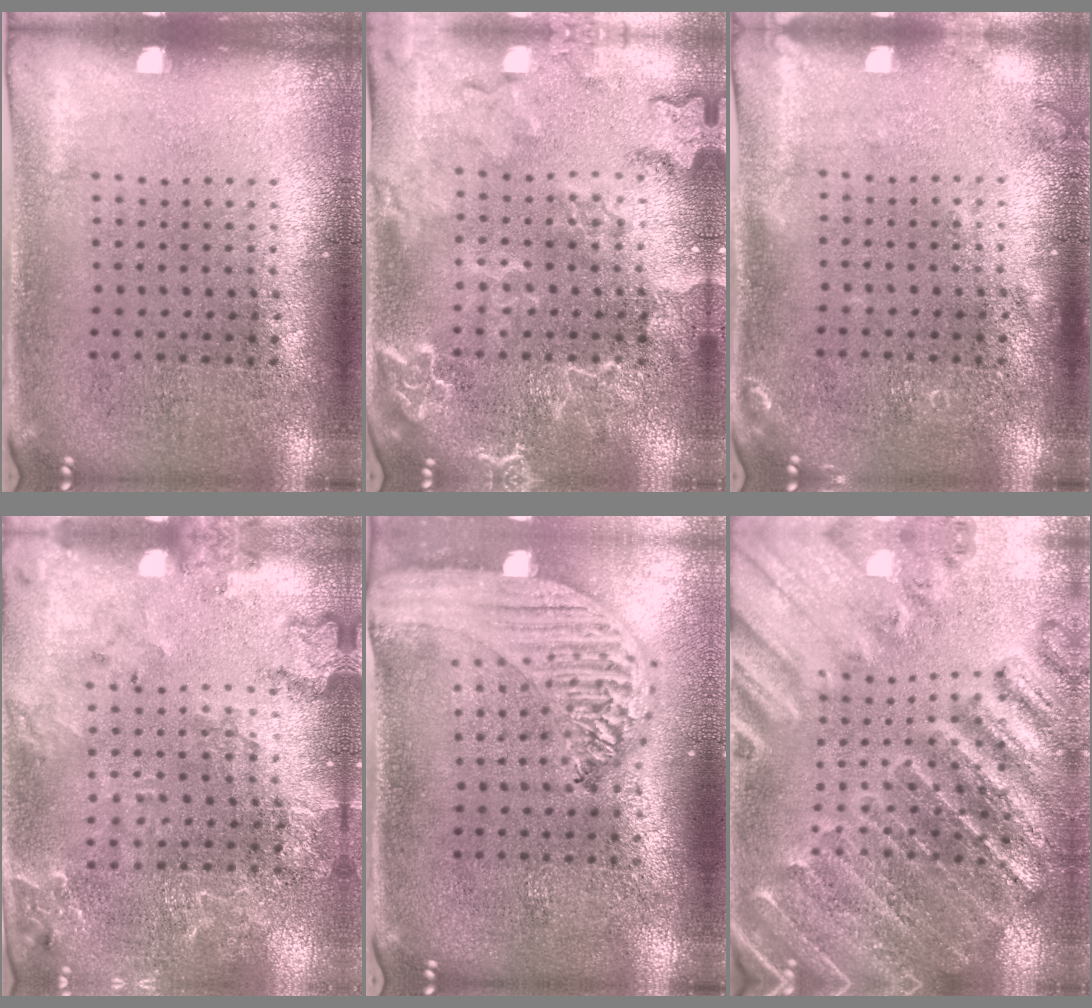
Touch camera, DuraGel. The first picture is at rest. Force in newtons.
{"total": 2.4, "press": 2.3, "slide": 0.5}
{"total": 1.2, "press": 1.2, "slide": 0.3}
{"total": 2.0, "press": 1.9, "slide": 0.4}
{"total": 2.4, "press": 2.1, "slide": 1.1}
{"total": 2.8, "press": 2.8, "slide": 0.4}